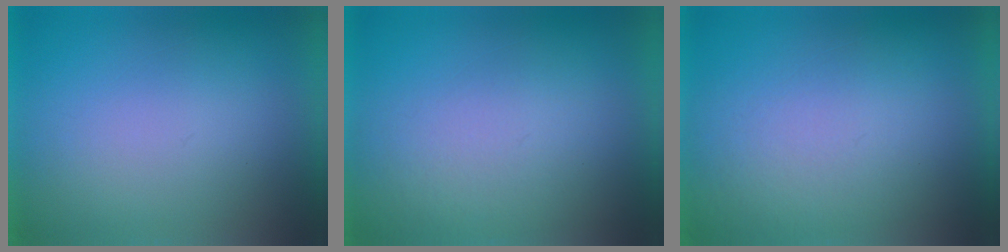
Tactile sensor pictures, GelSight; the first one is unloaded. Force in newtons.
{"total": 3.8}
{"total": 3.8}